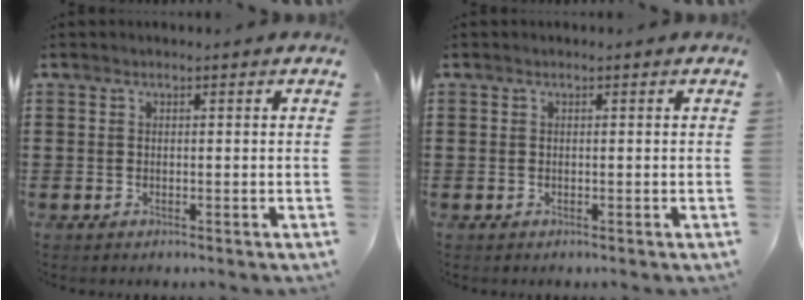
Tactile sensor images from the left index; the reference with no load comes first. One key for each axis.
{"total": 0.0}